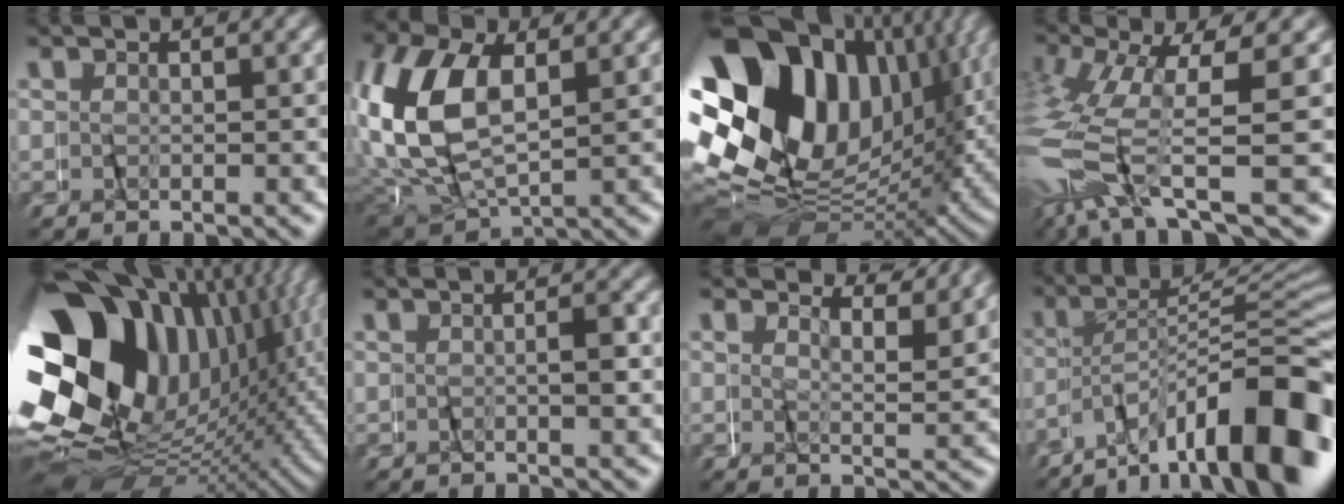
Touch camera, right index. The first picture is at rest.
{"total": 9.4, "force": [0.7, 6.5, 6.7], "torque": [-0.173, -0.020, 0.021]}
{"total": 29.6, "force": [1.4, 21.0, 20.9], "torque": [-0.328, -0.001, 0.013]}
{"total": 8.4, "force": [-3.2, 3.9, 6.7], "torque": [-0.172, -0.027, -0.039]}
{"total": 30.6, "force": [0.2, 21.3, 21.9], "torque": [-0.327, 0.004, -0.003]}
{"total": 1.5, "force": [-0.5, -0.2, 1.4], "torque": [-0.024, 0.002, -0.008]}
{"total": 3.0, "force": [2.8, -0.1, 0.8], "torque": [-0.020, 0.002, 0.041]}
{"total": 11.8, "force": [-6.8, 3.7, 8.8], "torque": [-0.112, 0.010, -0.109]}